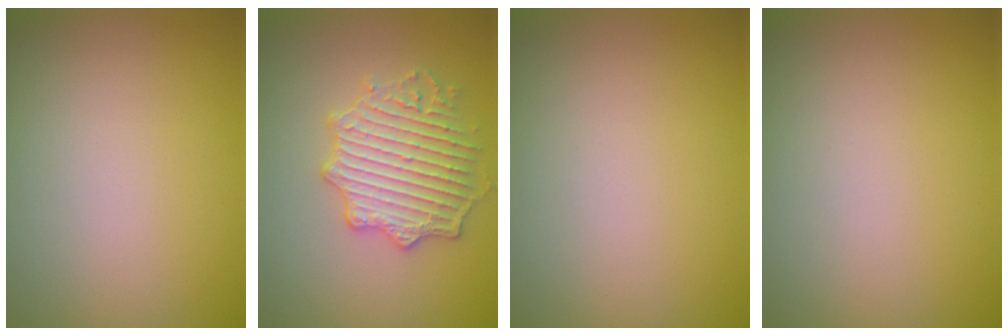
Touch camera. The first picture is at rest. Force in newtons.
{"total": 4.1, "press": 4.0, "slide": 0.5}
{"total": 0.0}
{"total": 0.0}